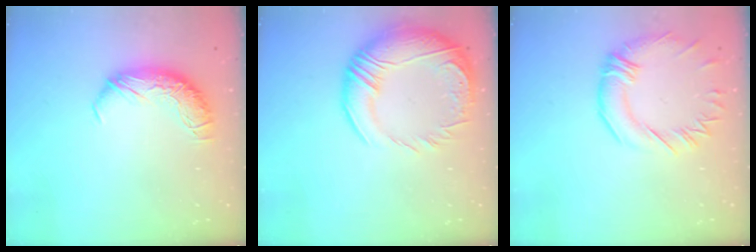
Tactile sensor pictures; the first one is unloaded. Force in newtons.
{"total": 9.8, "press": 8.0, "slide": 5.7}
{"total": 2.6, "press": 2.2, "slide": 1.3}